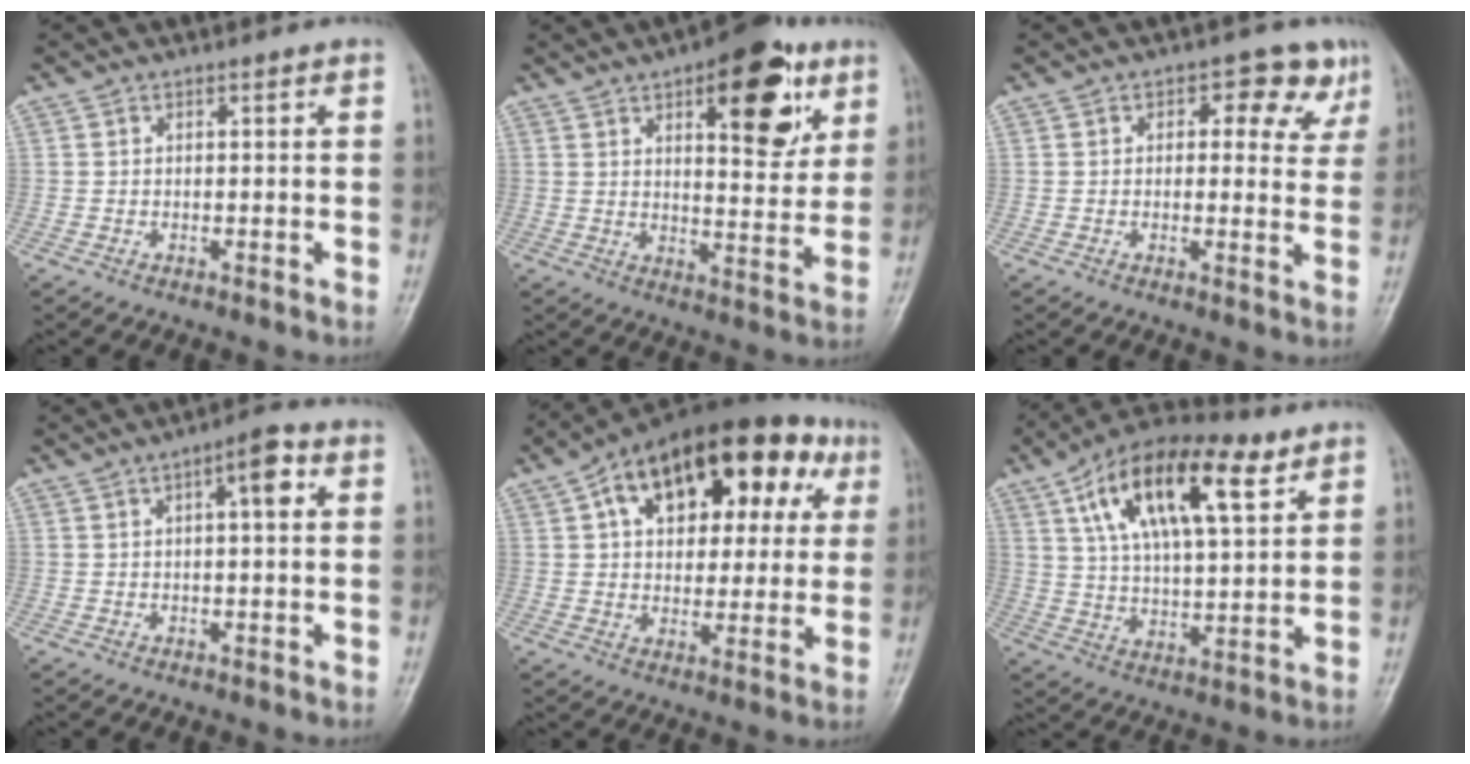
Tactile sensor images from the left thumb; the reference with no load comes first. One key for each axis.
{"total": 16.1, "fx": 7.6, "fy": 6.9, "fz": 12.5, "tx": -0.123, "ty": -0.027, "tz": 0.101}
{"total": 7.4, "fx": 3.4, "fy": 4.6, "fz": 4.7, "tx": -0.009, "ty": -0.007, "tz": 0.032}
{"total": 5.4, "fx": 1.6, "fy": 1.7, "fz": 4.9, "tx": -0.068, "ty": 0.012, "tz": 0.018}
{"total": 23.8, "fx": 8.8, "fy": 13.5, "fz": 17.6, "tx": -0.221, "ty": 0.033, "tz": 0.129}
{"total": 19.4, "fx": 9.0, "fy": 8.0, "fz": 15.2, "tx": -0.240, "ty": -0.009, "tz": 0.154}